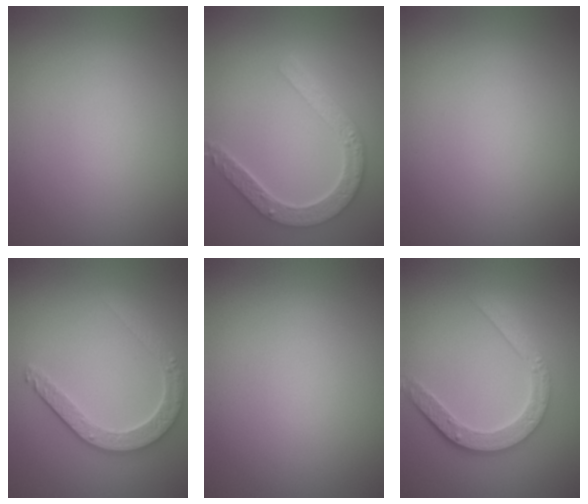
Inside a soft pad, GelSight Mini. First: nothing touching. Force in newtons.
{"total": 4.9, "press": 3.9, "slide": 3.0}
{"total": 0.0}
{"total": 4.2, "press": 3.4, "slide": 2.5}
{"total": 0.0}
{"total": 4.8, "press": 3.6, "slide": 3.1}